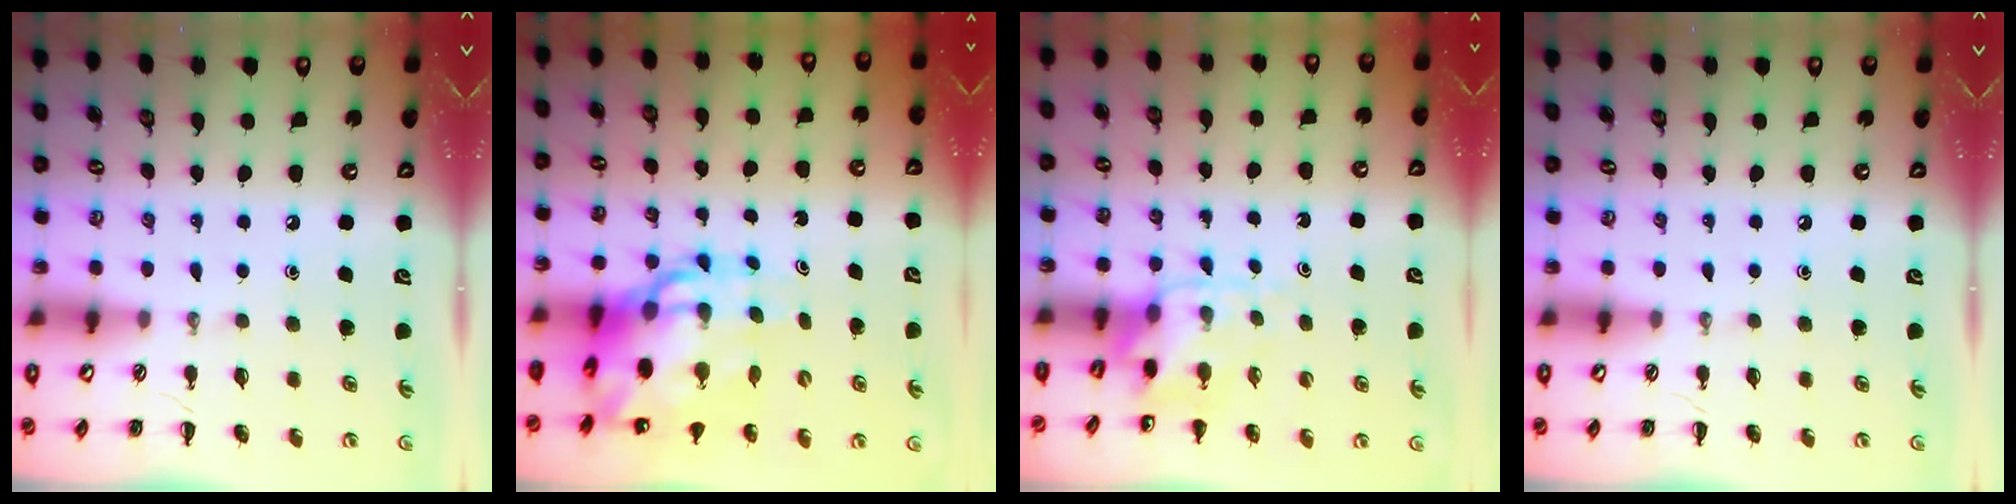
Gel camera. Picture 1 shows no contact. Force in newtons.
{"total": 14.4, "press": 13.9, "slide": 4.0}
{"total": 4.6, "press": 4.6, "slide": 0.5}
{"total": 0.0}